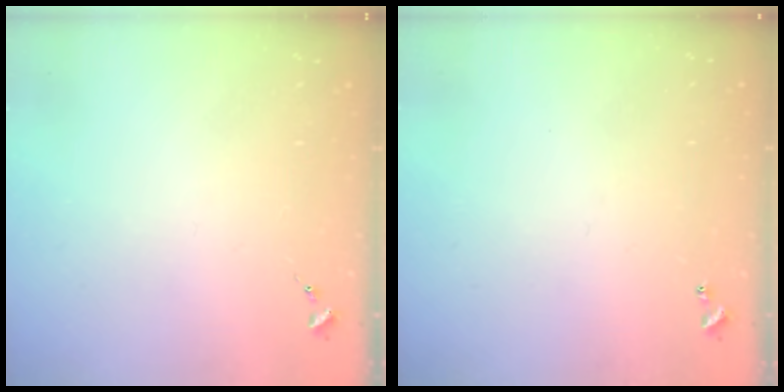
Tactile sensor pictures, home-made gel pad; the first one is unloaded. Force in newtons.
{"total": 1.0, "press": 1.0, "slide": 0.2}